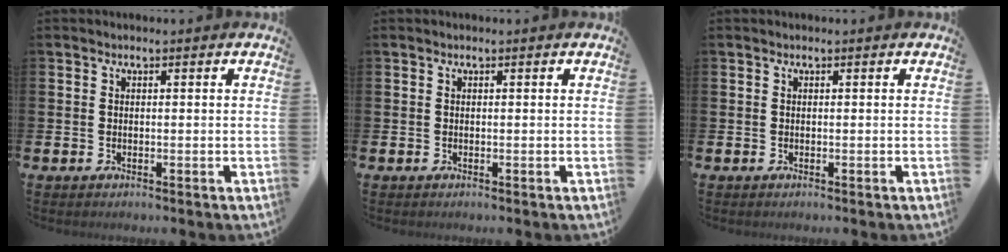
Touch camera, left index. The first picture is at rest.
{"total": 0.0}
{"total": 0.0}